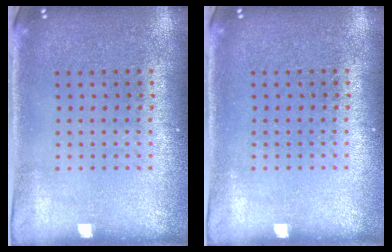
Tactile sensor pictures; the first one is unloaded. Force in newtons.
{"total": 0.0}